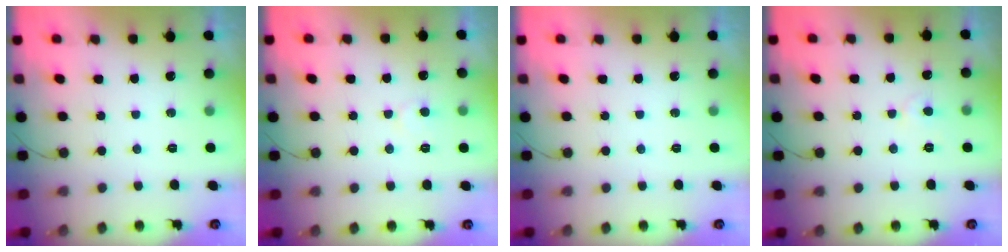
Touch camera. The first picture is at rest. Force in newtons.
{"total": 4.1, "press": 4.1, "slide": 0.3}
{"total": 0.0}
{"total": 4.2, "press": 4.1, "slide": 0.4}